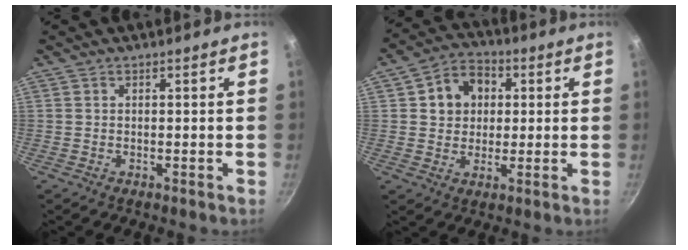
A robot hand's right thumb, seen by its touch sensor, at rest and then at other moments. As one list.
[{"total": 9.1, "force": [2.2, 7.5, 4.7], "torque": [-0.047, 0.008, 0.025]}]